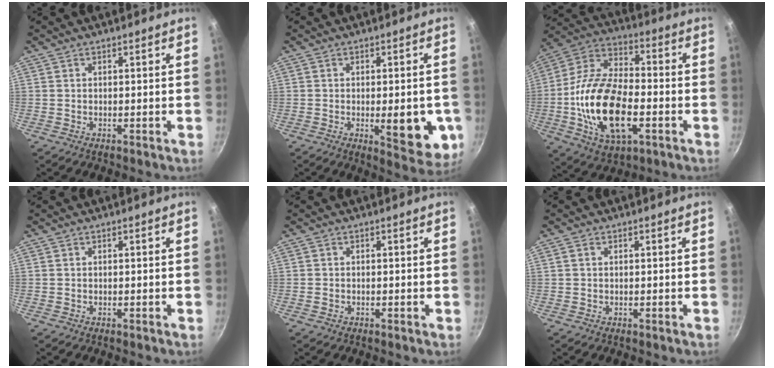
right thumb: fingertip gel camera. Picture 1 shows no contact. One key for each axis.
{"total": 11.4, "fx": -2.3, "fy": 4.3, "fz": 10.3, "tx": -0.103, "ty": -0.009, "tz": -0.024}
{"total": 21.7, "fx": -4.6, "fy": 11.4, "fz": 17.8, "tx": -0.330, "ty": 0.027, "tz": -0.090}
{"total": 0.0}
{"total": 0.6, "fx": -0.3, "fy": 0.5, "fz": 0.3, "tx": -0.003, "ty": 0.000, "tz": -0.006}
{"total": 0.8, "fx": 0.2, "fy": 0.6, "fz": 0.4, "tx": -0.007, "ty": 0.003, "tz": 0.003}